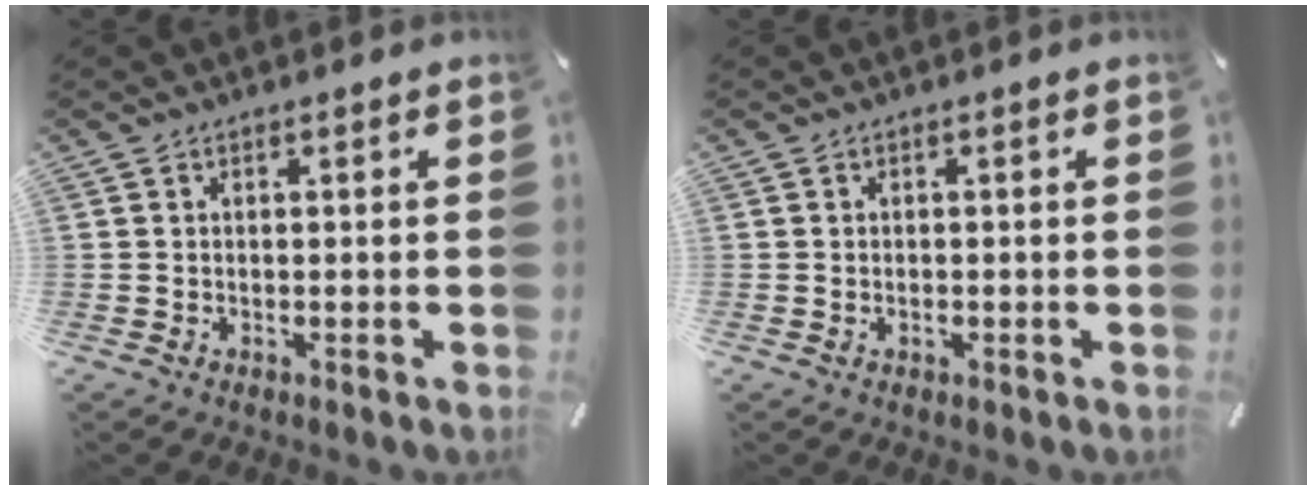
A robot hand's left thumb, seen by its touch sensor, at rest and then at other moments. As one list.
[{"total": 0.7, "force": [-0.1, 0.4, 0.5], "torque": [-0.011, -0.001, -0.003]}]